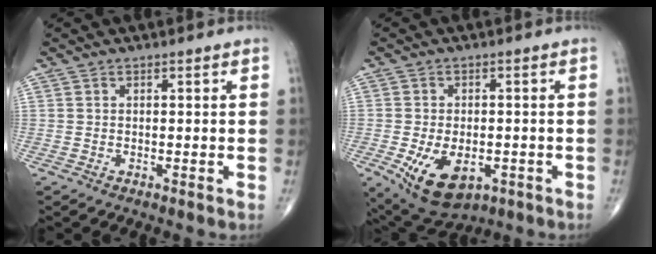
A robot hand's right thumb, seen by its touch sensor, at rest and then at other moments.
{"total": 11.1, "force": [-3.8, 6.6, 8.1], "torque": [-0.122, 0.002, -0.045]}